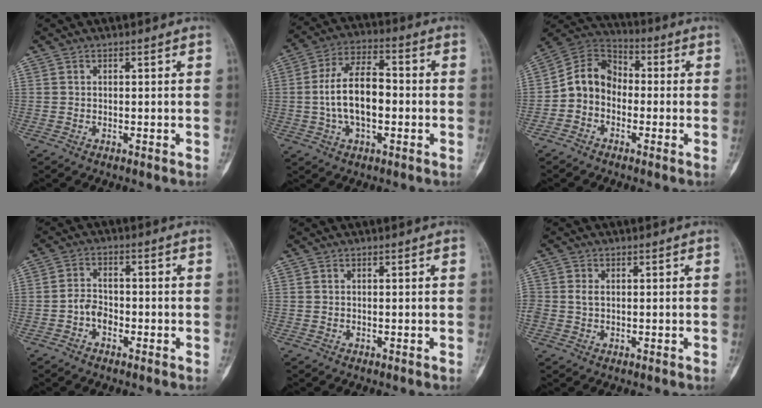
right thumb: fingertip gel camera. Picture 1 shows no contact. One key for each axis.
{"total": 12.5, "fx": -1.1, "fy": 6.6, "fz": 10.6, "tx": -0.189, "ty": 0.031, "tz": -0.024}
{"total": 9.5, "fx": -1.9, "fy": 7.8, "fz": 4.9, "tx": -0.074, "ty": 0.048, "tz": -0.053}
{"total": 3.8, "fx": -1.6, "fy": 2.7, "fz": 2.1, "tx": -0.026, "ty": 0.016, "tz": -0.036}
{"total": 0.0}
{"total": 1.7, "fx": 0.0, "fy": 1.2, "fz": 1.2, "tx": -0.022, "ty": 0.003, "tz": 0.002}